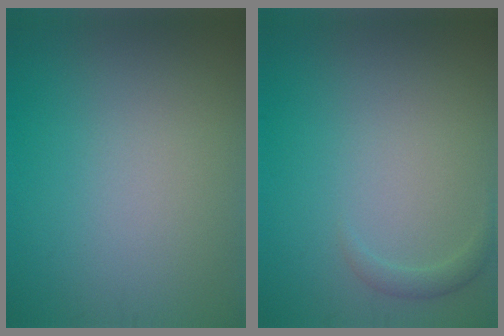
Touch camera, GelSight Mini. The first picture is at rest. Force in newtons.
{"total": 1.1, "press": 1.1, "slide": 0.0}